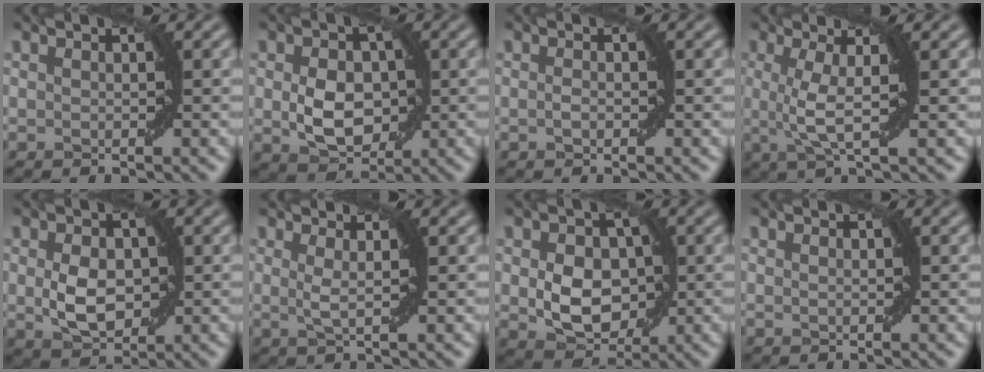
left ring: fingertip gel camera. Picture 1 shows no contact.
{"total": 4.7, "force": [-0.3, 3.3, 3.4], "torque": [-0.058, -0.004, -0.004]}
{"total": 0.6, "force": [-0.2, 0.2, 0.5], "torque": [-0.012, 0.003, -0.004]}
{"total": 3.4, "force": [0.2, 0.4, 3.3], "torque": [-0.066, -0.004, 0.005]}
{"total": 4.0, "force": [-0.2, 2.6, 2.9], "torque": [-0.057, -0.003, 0.001]}
{"total": 1.5, "force": [0.4, 0.0, 1.4], "torque": [-0.030, -0.004, 0.006]}
{"total": 5.8, "force": [-0.3, 4.2, 4.1], "torque": [-0.073, -0.005, -0.004]}
{"total": 0.0}